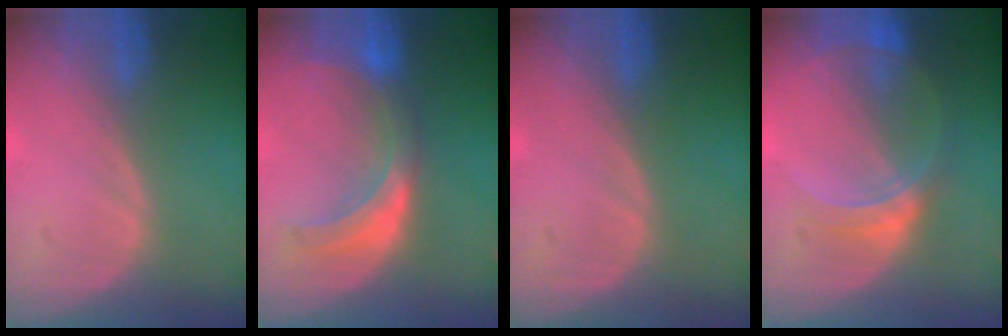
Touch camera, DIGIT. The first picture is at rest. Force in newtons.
{"total": 7.0, "press": 6.8, "slide": 1.6}
{"total": 0.0}
{"total": 6.5, "press": 5.7, "slide": 3.1}